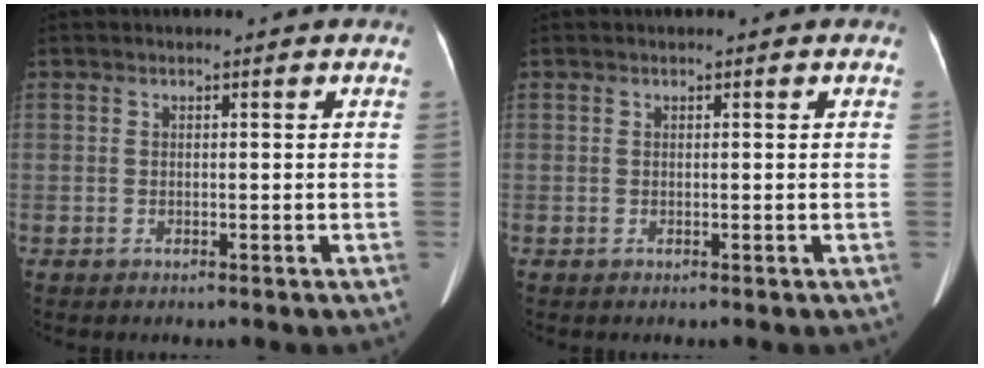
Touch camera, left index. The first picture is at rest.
{"total": 0.0}